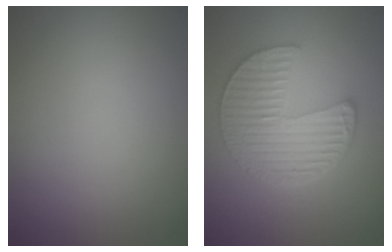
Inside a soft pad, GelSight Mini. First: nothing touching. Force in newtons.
{"total": 6.6, "press": 4.8, "slide": 4.4}